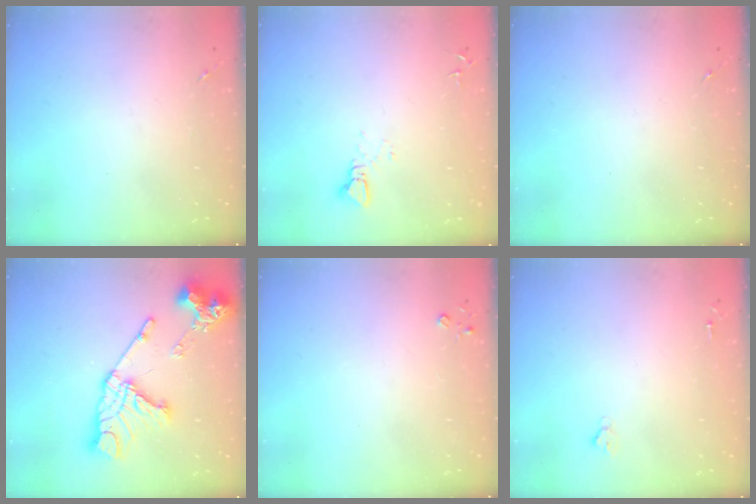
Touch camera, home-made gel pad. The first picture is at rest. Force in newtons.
{"total": 2.2, "press": 2.2, "slide": 0.1}
{"total": 0.0}
{"total": 20.9, "press": 20.8, "slide": 2.3}
{"total": 2.3, "press": 2.3, "slide": 0.3}
{"total": 1.9, "press": 1.9, "slide": 0.2}